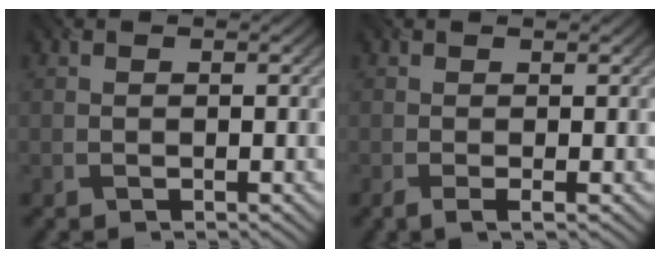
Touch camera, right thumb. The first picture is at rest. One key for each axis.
{"total": 1.6, "fx": -0.3, "fy": 0.3, "fz": 1.6, "tx": -0.029, "ty": -0.003, "tz": -0.010}